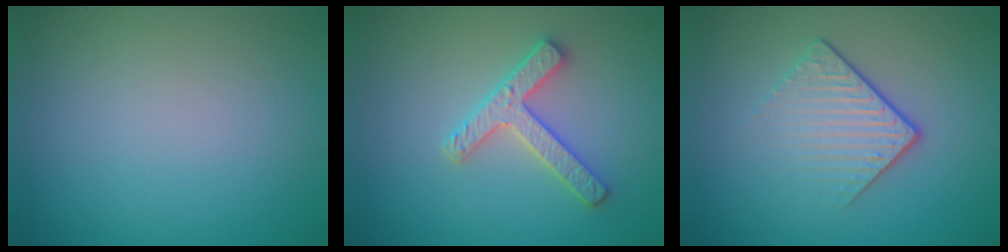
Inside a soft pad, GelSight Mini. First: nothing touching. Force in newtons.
{"total": 2.9, "press": 2.9, "slide": 0.5}
{"total": 4.0, "press": 2.5, "slide": 3.2}